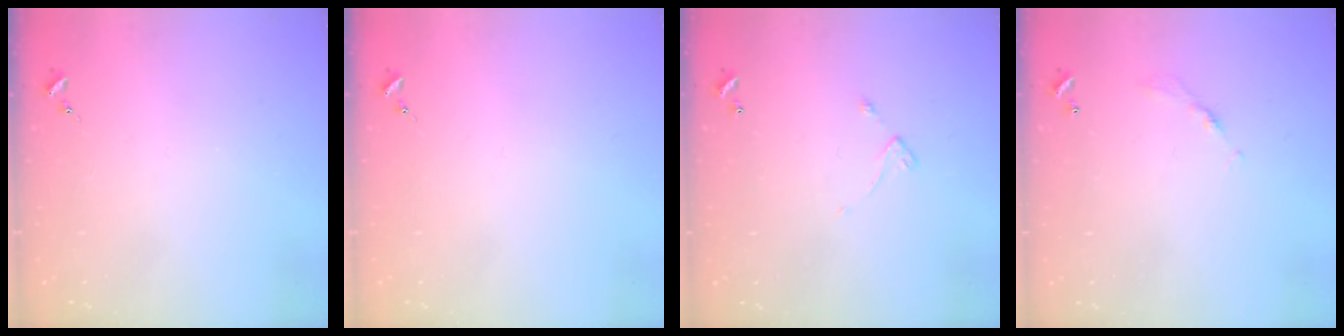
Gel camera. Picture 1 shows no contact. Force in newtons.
{"total": 0.0}
{"total": 5.7, "press": 5.7, "slide": 0.5}
{"total": 4.4, "press": 4.3, "slide": 0.2}